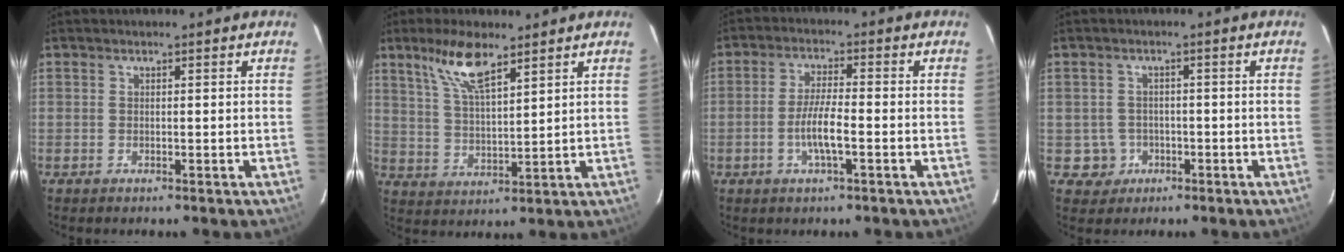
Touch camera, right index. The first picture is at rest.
{"total": 8.8, "force": [6.0, 2.4, 6.0], "torque": [-0.118, 0.007, 0.122]}
{"total": 5.8, "force": [-2.1, 0.9, 5.4], "torque": [-0.106, -0.003, -0.040]}
{"total": 4.1, "force": [-1.2, 3.9, -0.1], "torque": [-0.006, 0.018, -0.013]}